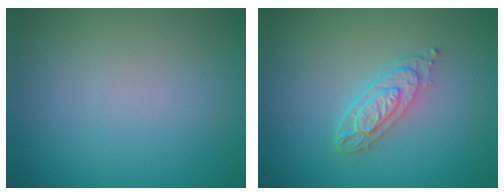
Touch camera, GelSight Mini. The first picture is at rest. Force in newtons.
{"total": 3.7, "press": 2.8, "slide": 2.3}